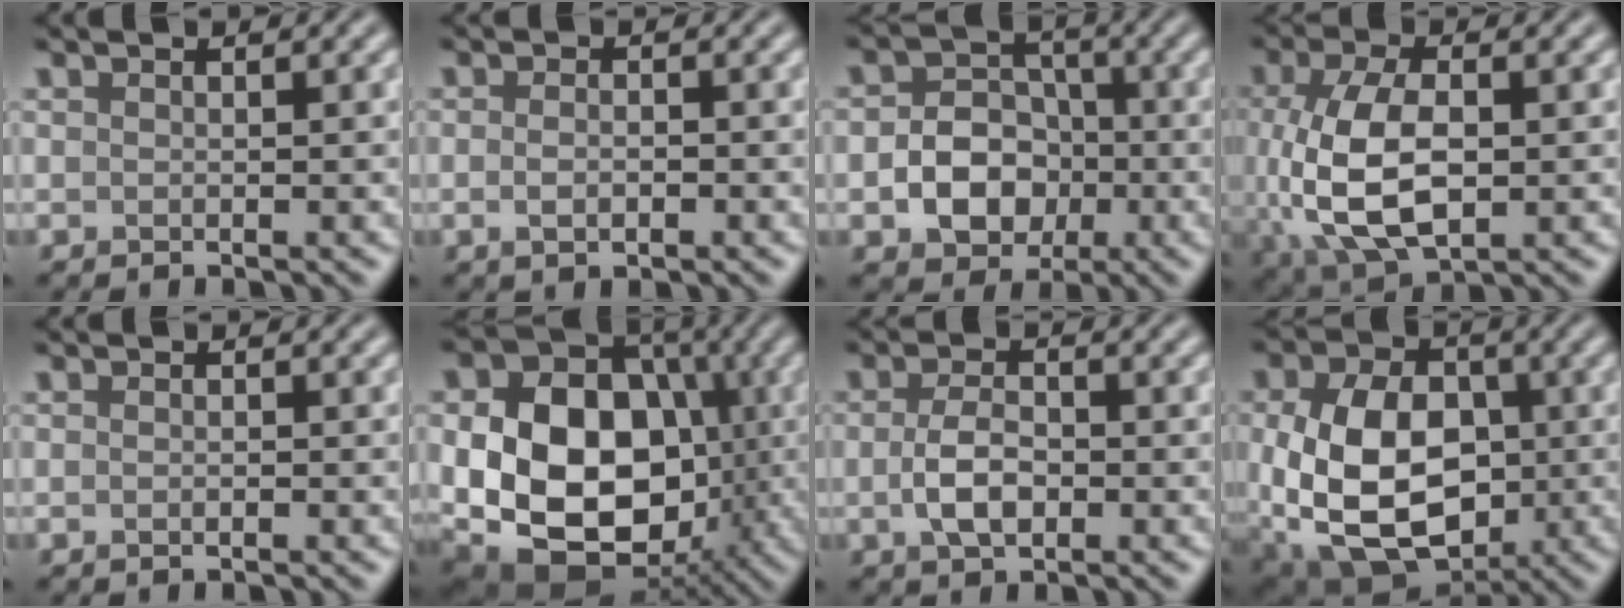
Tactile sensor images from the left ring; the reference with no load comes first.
{"total": 1.8, "force": [-0.4, 0.9, 1.5], "torque": [-0.026, -0.004, -0.009]}
{"total": 5.7, "force": [-1.4, 4.5, 3.1], "torque": [-0.033, -0.003, -0.033]}
{"total": 9.2, "force": [-0.8, 5.0, 7.7], "torque": [-0.171, -0.012, -0.010]}
{"total": 0.8, "force": [-0.2, 0.3, 0.7], "torque": [-0.009, -0.002, -0.002]}
{"total": 16.4, "force": [-2.2, 12.2, 10.7], "torque": [-0.167, -0.011, -0.040]}
{"total": 3.3, "force": [-0.6, 1.8, 2.7], "torque": [-0.056, -0.002, -0.012]}
{"total": 12.8, "force": [-1.3, 8.9, 9.2], "torque": [-0.181, -0.024, -0.014]}